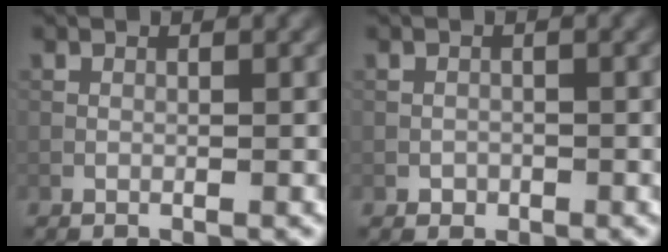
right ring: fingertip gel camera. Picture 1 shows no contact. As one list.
[{"total": 0.8, "force": [-0.3, 0.7, 0.1], "torque": [0.003, -0.002, -0.004]}]